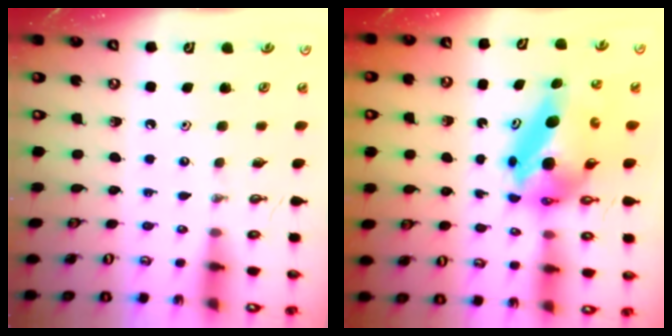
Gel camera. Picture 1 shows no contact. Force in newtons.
{"total": 8.6, "press": 8.6, "slide": 0.7}